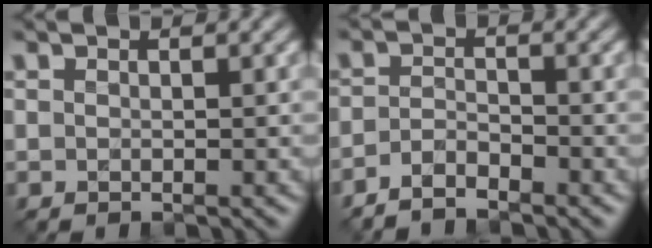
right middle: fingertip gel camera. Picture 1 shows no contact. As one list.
[{"total": 2.2, "force": [-1.9, 0.5, 1.1], "torque": [-0.023, 0.000, -0.043]}]